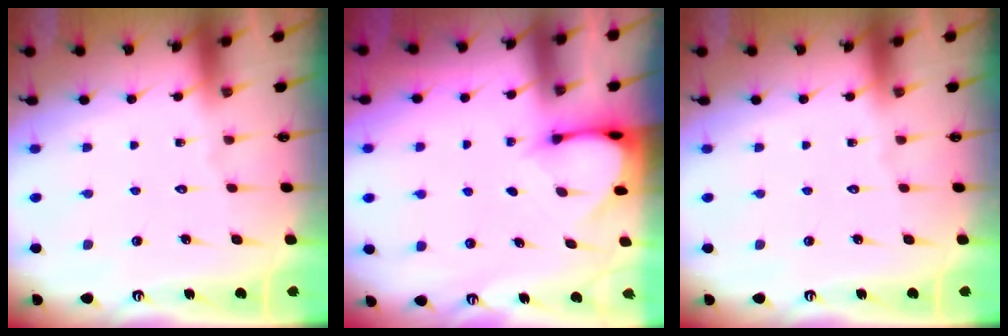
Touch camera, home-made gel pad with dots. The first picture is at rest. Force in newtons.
{"total": 3.2, "press": 3.2, "slide": 0.3}
{"total": 0.0}